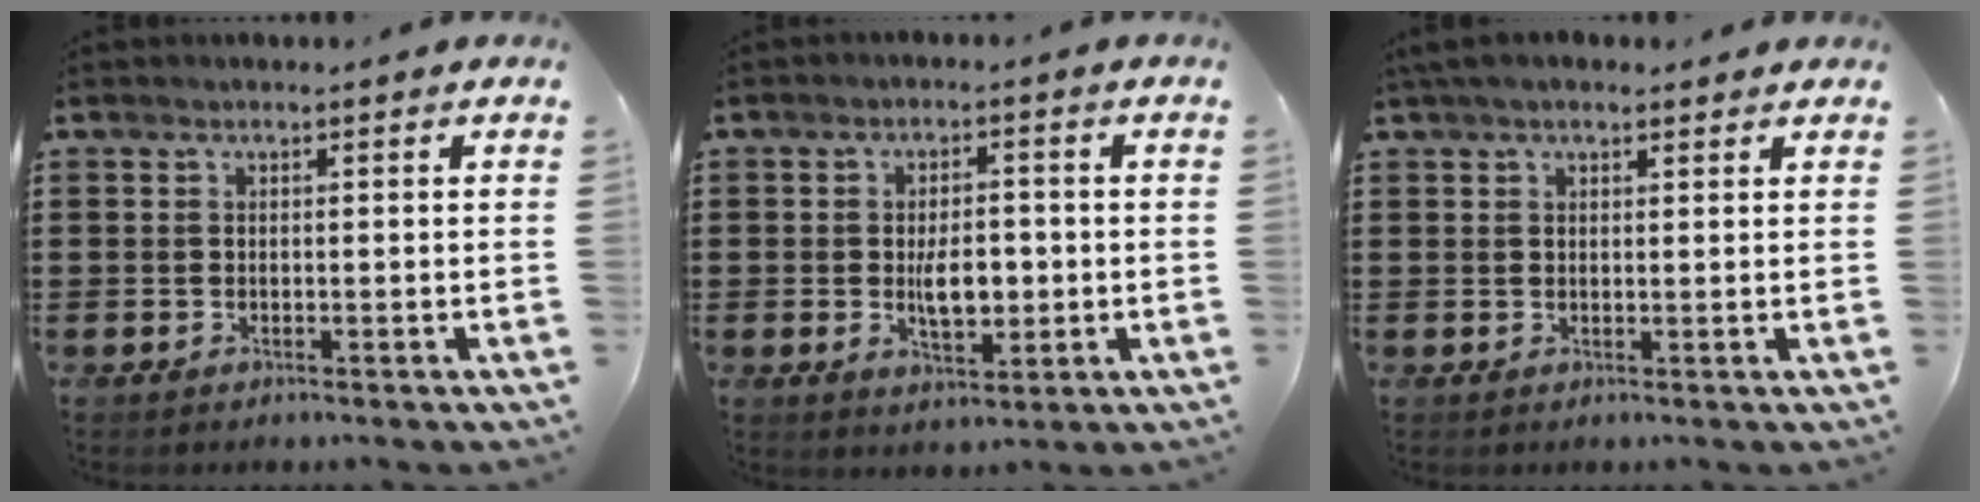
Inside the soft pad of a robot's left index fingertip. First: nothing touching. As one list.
[{"total": 5.8, "force": [-0.4, 2.8, 5.0], "torque": [-0.069, -0.003, -0.014]}, {"total": 2.5, "force": [1.8, 0.9, 1.4], "torque": [-0.031, 0.007, 0.034]}]